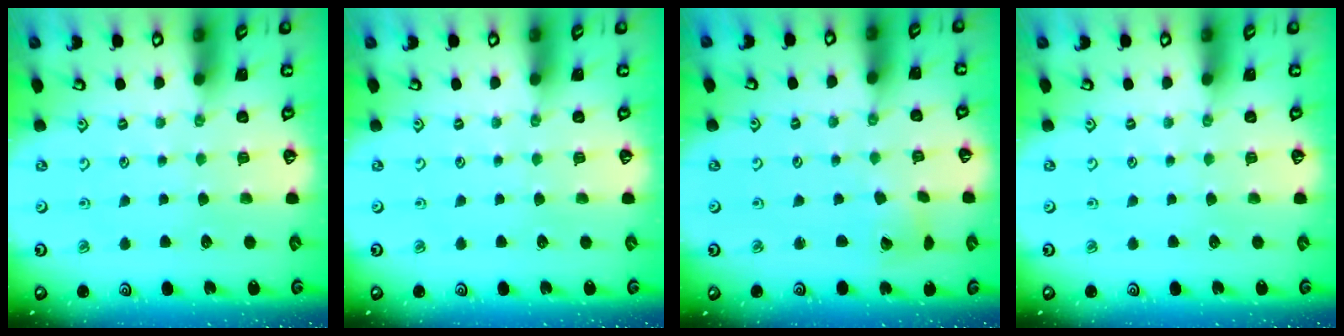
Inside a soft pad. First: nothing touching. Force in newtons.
{"total": 0.0}
{"total": 4.1, "press": 4.1, "slide": 0.5}
{"total": 0.0}